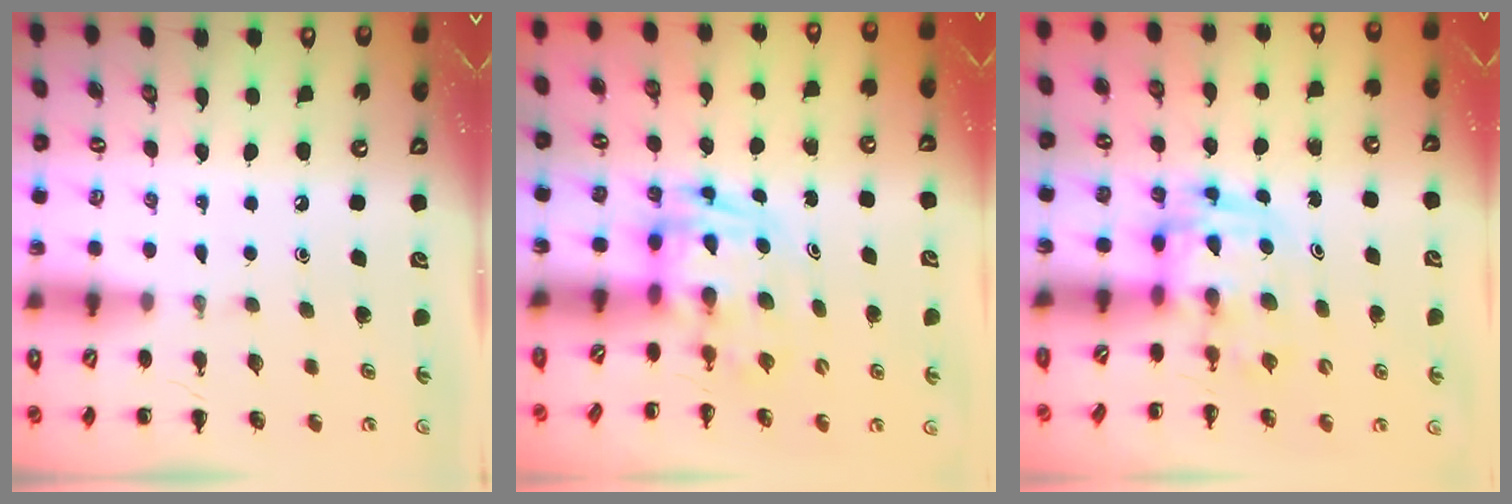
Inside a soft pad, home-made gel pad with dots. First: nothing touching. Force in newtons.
{"total": 2.7, "press": 2.6, "slide": 0.5}
{"total": 3.0, "press": 3.0, "slide": 0.5}